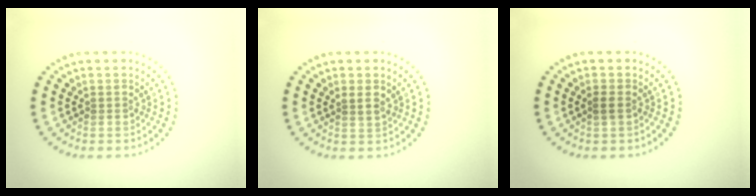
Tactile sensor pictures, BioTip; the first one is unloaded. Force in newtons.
{"total": 1.3, "press": 1.2, "slide": 0.5}
{"total": 0.7, "press": 0.7, "slide": 0.2}